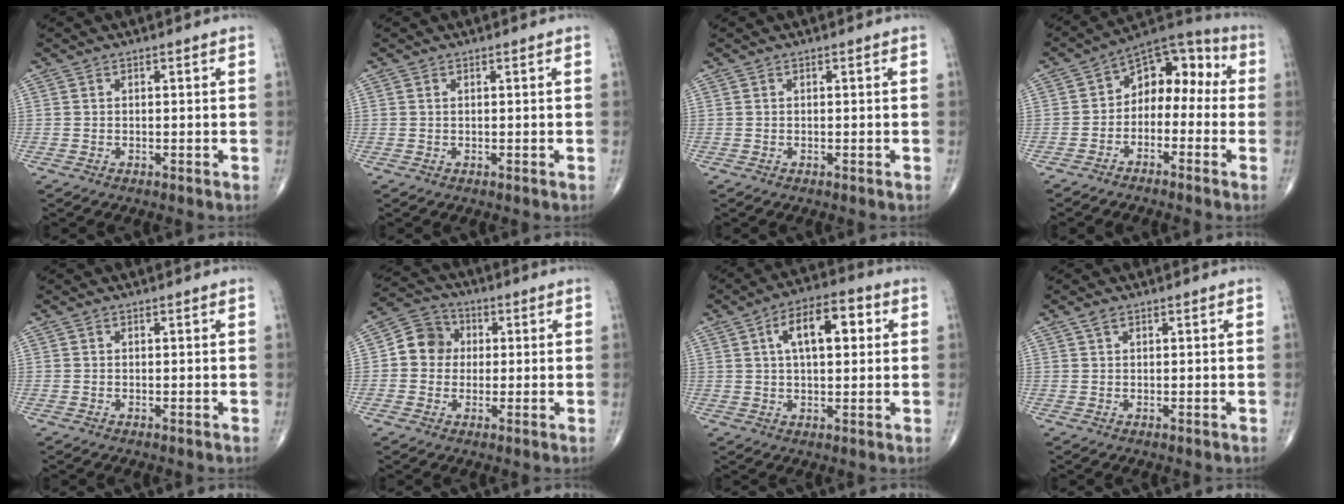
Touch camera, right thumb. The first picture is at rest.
{"total": 0.0}
{"total": 0.0}
{"total": 10.9, "force": [-1.3, 7.6, 7.8], "torque": [-0.070, 0.058, -0.041]}
{"total": 0.0}
{"total": 7.5, "force": [0.5, 6.8, 3.2], "torque": [-0.033, 0.016, -0.005]}
{"total": 11.5, "force": [3.1, 5.5, 9.6], "torque": [-0.139, 0.017, 0.044]}
{"total": 1.3, "force": [0.8, 0.6, 0.9], "torque": [-0.019, 0.006, 0.015]}